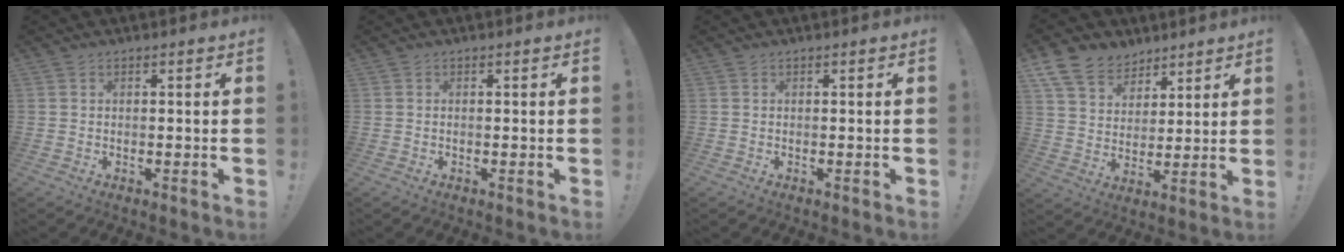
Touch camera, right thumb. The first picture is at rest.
{"total": 0.0}
{"total": 0.0}
{"total": 11.3, "force": [8.0, 7.4, 2.9], "torque": [-0.062, -0.054, 0.161]}